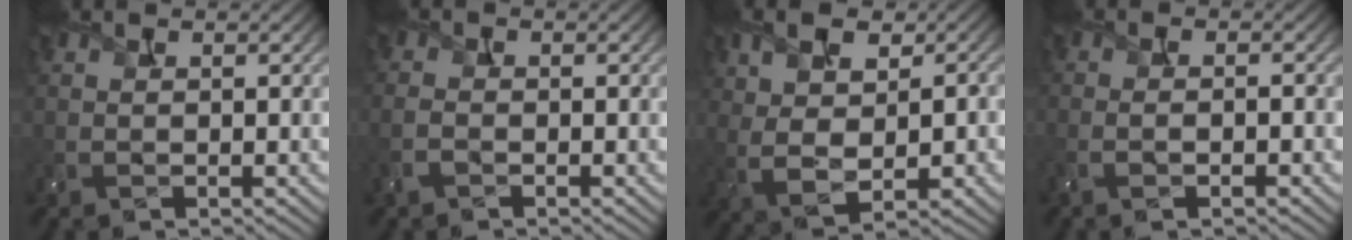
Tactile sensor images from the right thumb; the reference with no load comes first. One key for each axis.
{"total": 2.0, "fx": -1.1, "fy": 1.1, "fz": 1.2, "tx": -0.033, "ty": -0.001, "tz": -0.031}
{"total": 9.1, "fx": 1.4, "fy": 4.8, "fz": 7.5, "tx": -0.135, "ty": 0.003, "tz": 0.024}
{"total": 2.7, "fx": -1.0, "fy": 0.7, "fz": 2.4, "tx": -0.030, "ty": 0.009, "tz": -0.028}